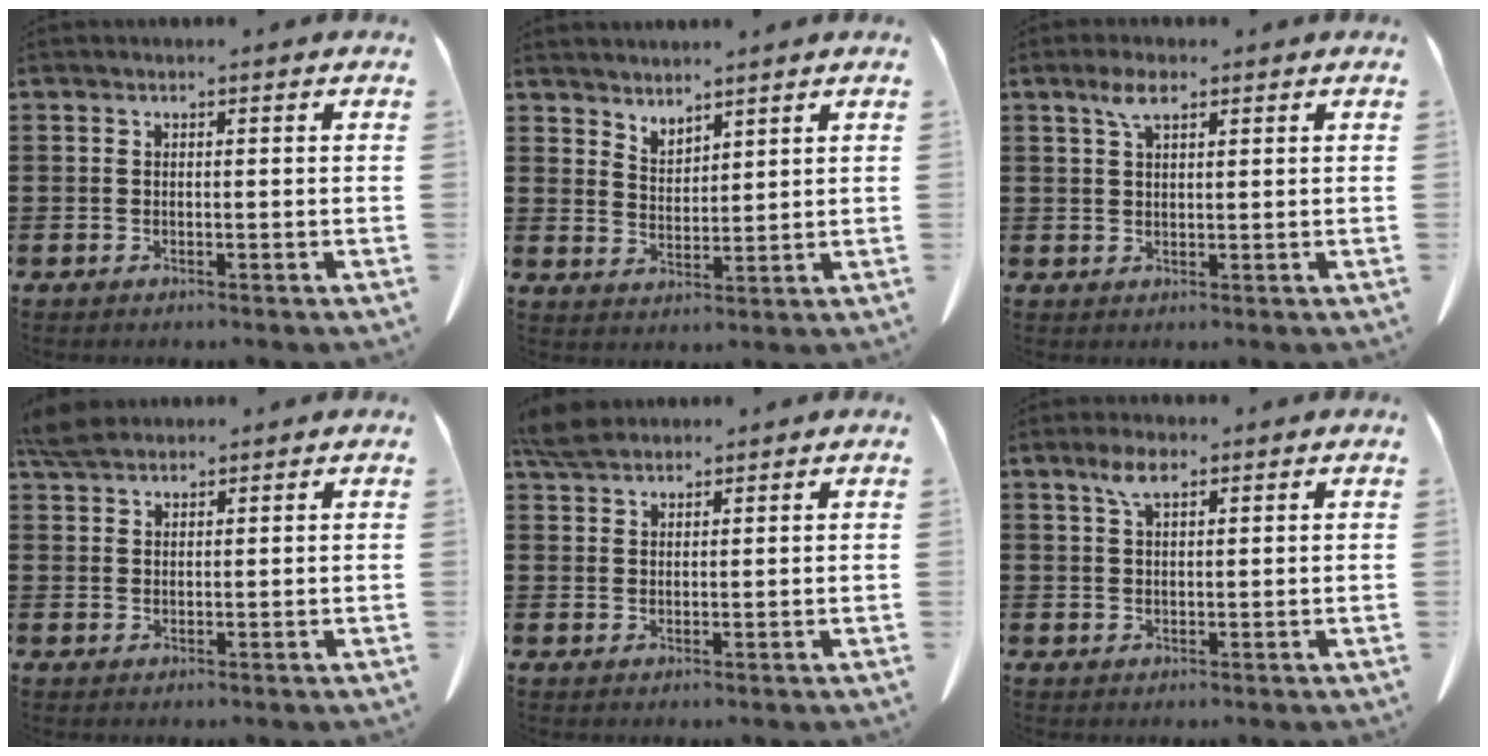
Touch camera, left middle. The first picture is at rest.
{"total": 3.2, "force": [3.2, 0.4, -0.2], "torque": [-0.005, -0.011, 0.061]}
{"total": 3.6, "force": [2.0, 1.2, 2.8], "torque": [-0.061, 0.006, 0.035]}
{"total": 3.7, "force": [3.2, 1.0, 1.5], "torque": [-0.038, 0.001, 0.061]}
{"total": 4.0, "force": [3.5, 1.1, 1.7], "torque": [-0.042, 0.001, 0.066]}
{"total": 3.9, "force": [2.2, 1.4, 2.9], "torque": [-0.063, 0.007, 0.038]}